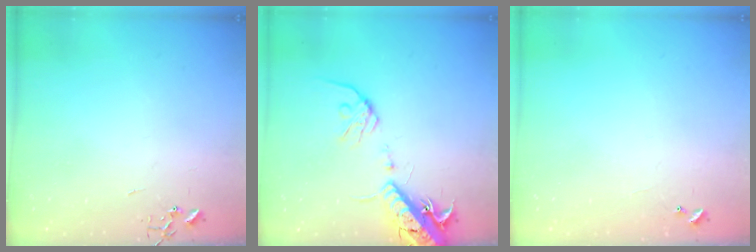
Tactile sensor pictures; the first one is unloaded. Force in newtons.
{"total": 16.5, "press": 16.2, "slide": 3.6}
{"total": 5.1, "press": 5.0, "slide": 0.3}